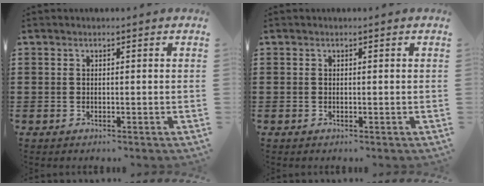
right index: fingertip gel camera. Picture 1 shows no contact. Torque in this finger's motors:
{"motor_torque": [0.99, 1.15, -0.02, -0.01]}